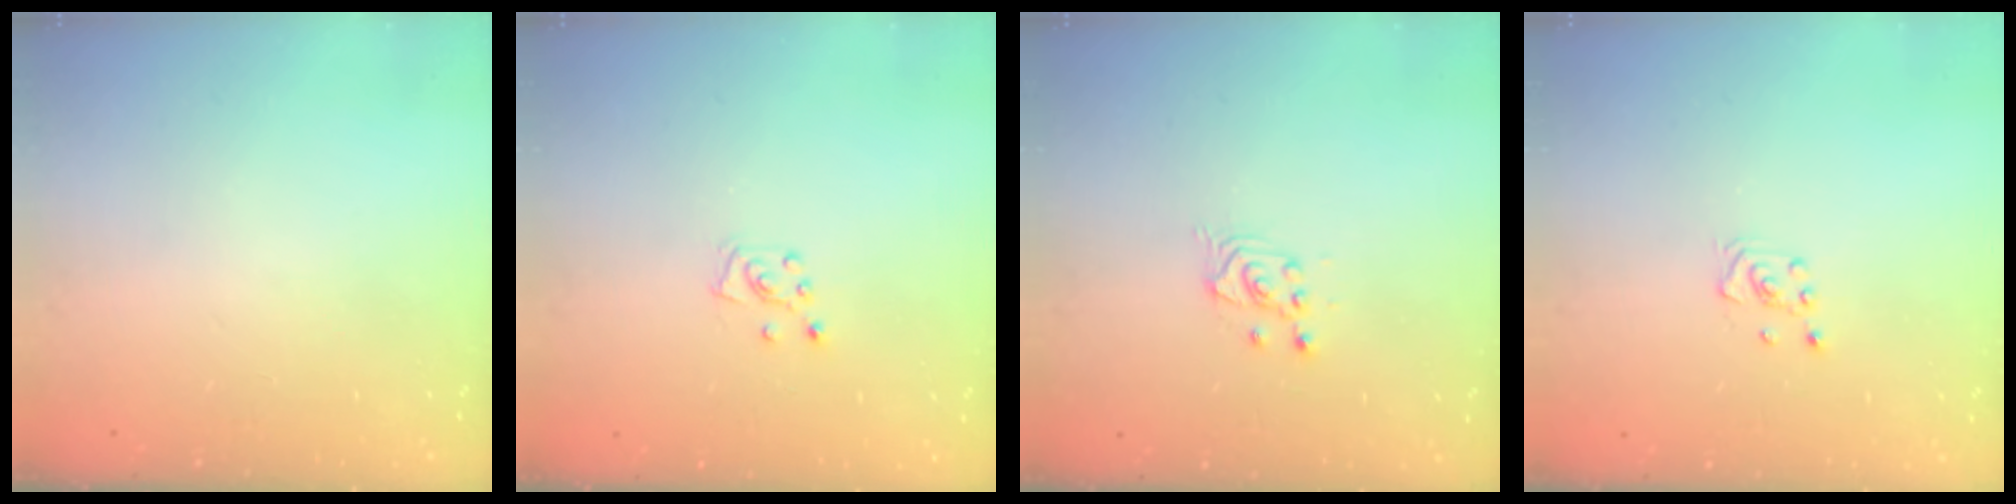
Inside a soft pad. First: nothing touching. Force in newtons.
{"total": 5.9, "press": 5.8, "slide": 0.7}
{"total": 2.6, "press": 2.6, "slide": 0.1}
{"total": 2.6, "press": 2.4, "slide": 1.0}